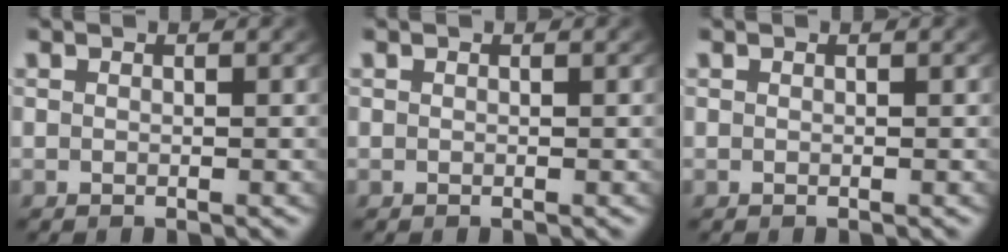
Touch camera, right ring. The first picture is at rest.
{"total": 0.0}
{"total": 0.0}